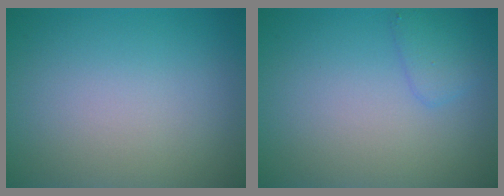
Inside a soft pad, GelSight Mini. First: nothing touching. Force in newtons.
{"total": 1.6, "press": 1.6, "slide": 0.1}